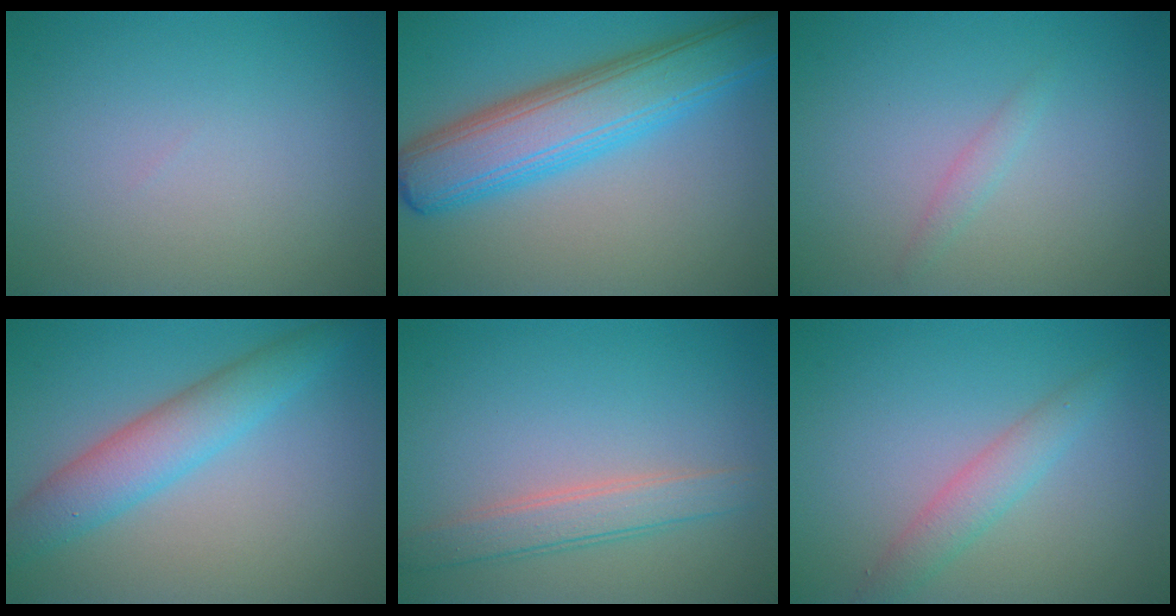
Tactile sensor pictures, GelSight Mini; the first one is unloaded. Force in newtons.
{"total": 8.3, "press": 8.3, "slide": 0.2}
{"total": 1.0, "press": 0.9, "slide": 0.2}
{"total": 4.8, "press": 4.8, "slide": 0.3}
{"total": 2.9, "press": 2.9, "slide": 0.2}
{"total": 2.7, "press": 2.7, "slide": 0.2}